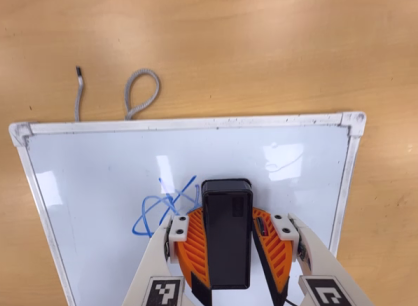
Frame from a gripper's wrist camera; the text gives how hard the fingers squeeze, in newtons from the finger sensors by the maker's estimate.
{"total": 12.6, "left": 14.7, "right": 10.5}